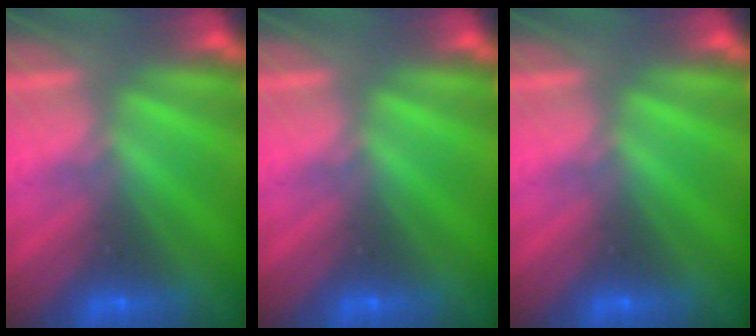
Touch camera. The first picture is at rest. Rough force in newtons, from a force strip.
{"total": 0.0}
{"total": 0.0}